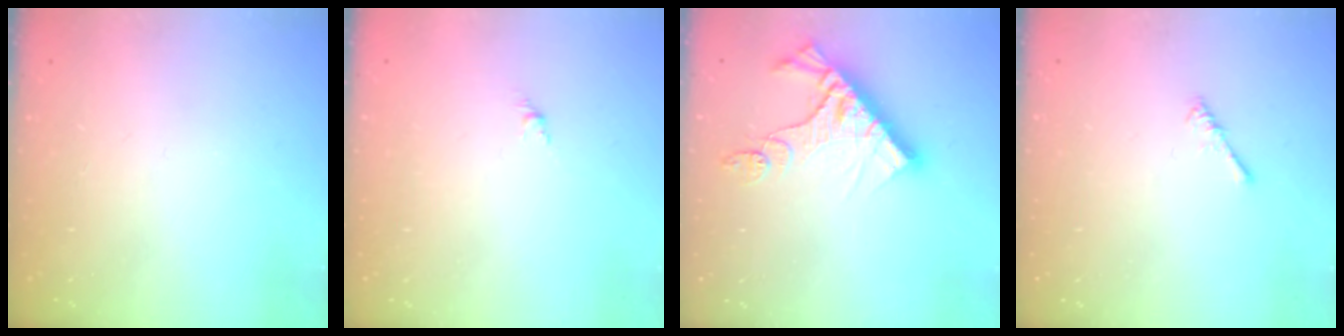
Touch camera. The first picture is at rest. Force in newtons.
{"total": 1.5, "press": 1.4, "slide": 0.6}
{"total": 11.8, "press": 11.8, "slide": 1.1}
{"total": 0.0}